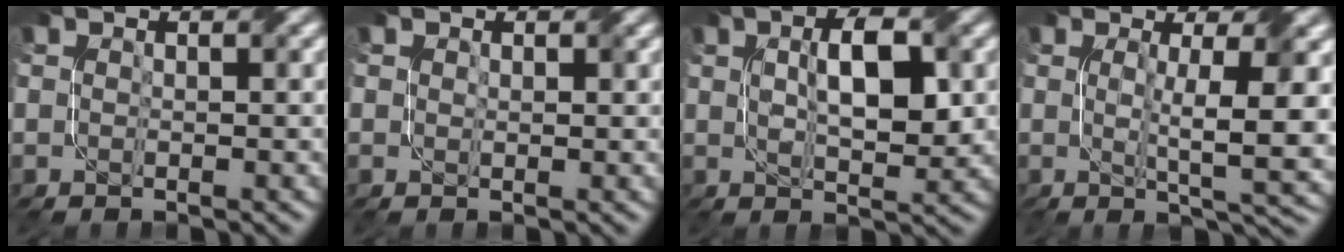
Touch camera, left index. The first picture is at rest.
{"total": 0.9, "force": [0.6, 0.5, 0.5], "torque": [-0.009, -0.002, 0.013]}
{"total": 5.8, "force": [1.1, 2.0, 5.4], "torque": [-0.093, 0.006, 0.020]}
{"total": 7.1, "force": [0.5, 1.4, 7.0], "torque": [-0.103, -0.007, 0.011]}